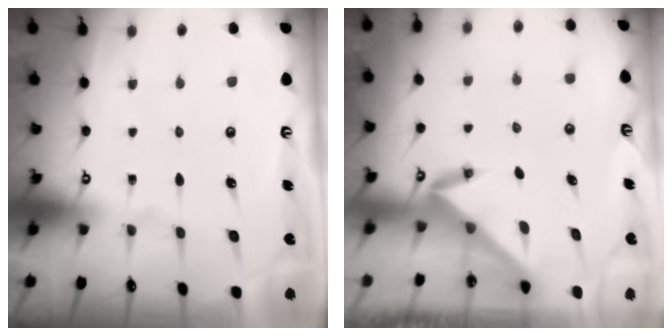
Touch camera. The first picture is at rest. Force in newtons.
{"total": 3.6, "press": 3.6, "slide": 0.3}